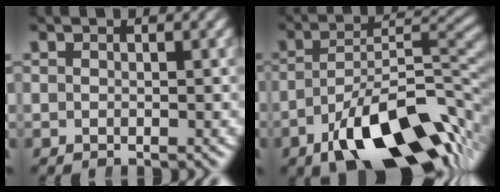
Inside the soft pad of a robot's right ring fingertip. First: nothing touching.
{"total": 12.8, "force": [-5.2, 5.5, 10.4], "torque": [-0.128, -0.020, -0.068]}